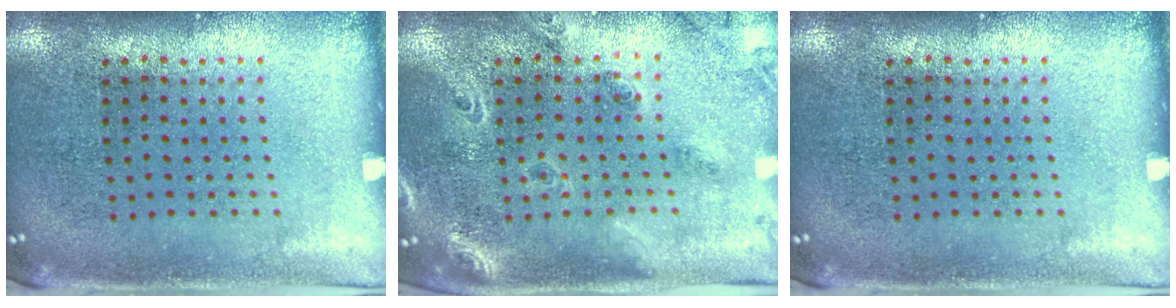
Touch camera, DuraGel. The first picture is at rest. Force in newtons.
{"total": 1.8, "press": 1.6, "slide": 0.8}
{"total": 0.0}